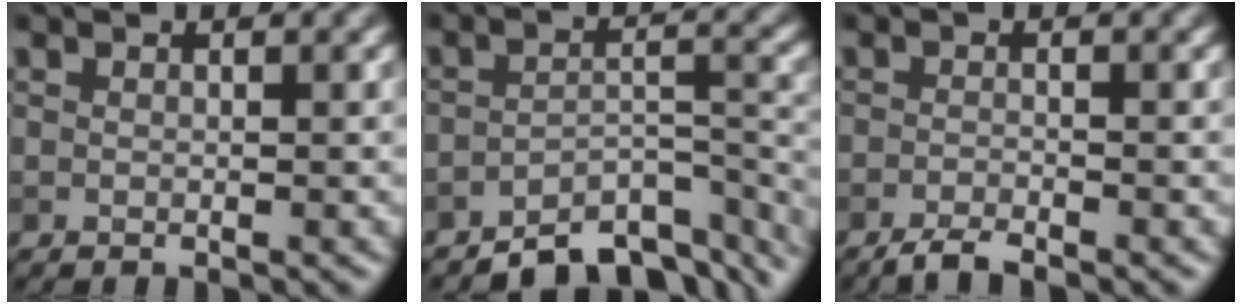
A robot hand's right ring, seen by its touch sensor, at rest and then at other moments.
{"total": 7.0, "force": [-6.0, 2.2, 2.9], "torque": [-0.037, -0.011, -0.091]}
{"total": 2.0, "force": [-1.8, 0.0, 0.9], "torque": [-0.024, 0.004, -0.037]}